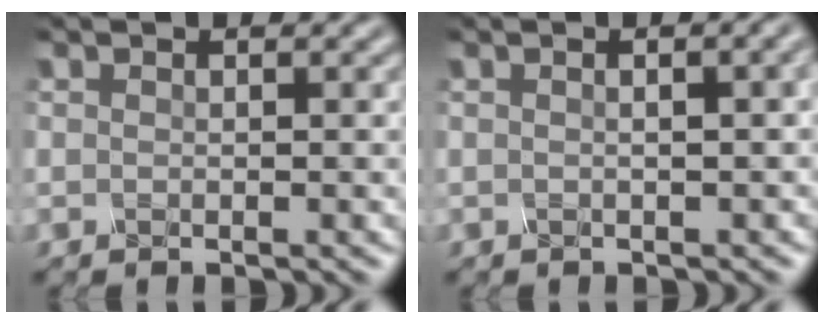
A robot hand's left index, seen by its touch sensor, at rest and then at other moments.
{"total": 4.2, "force": [0.9, 2.1, 3.5], "torque": [-0.017, 0.030, -0.013]}